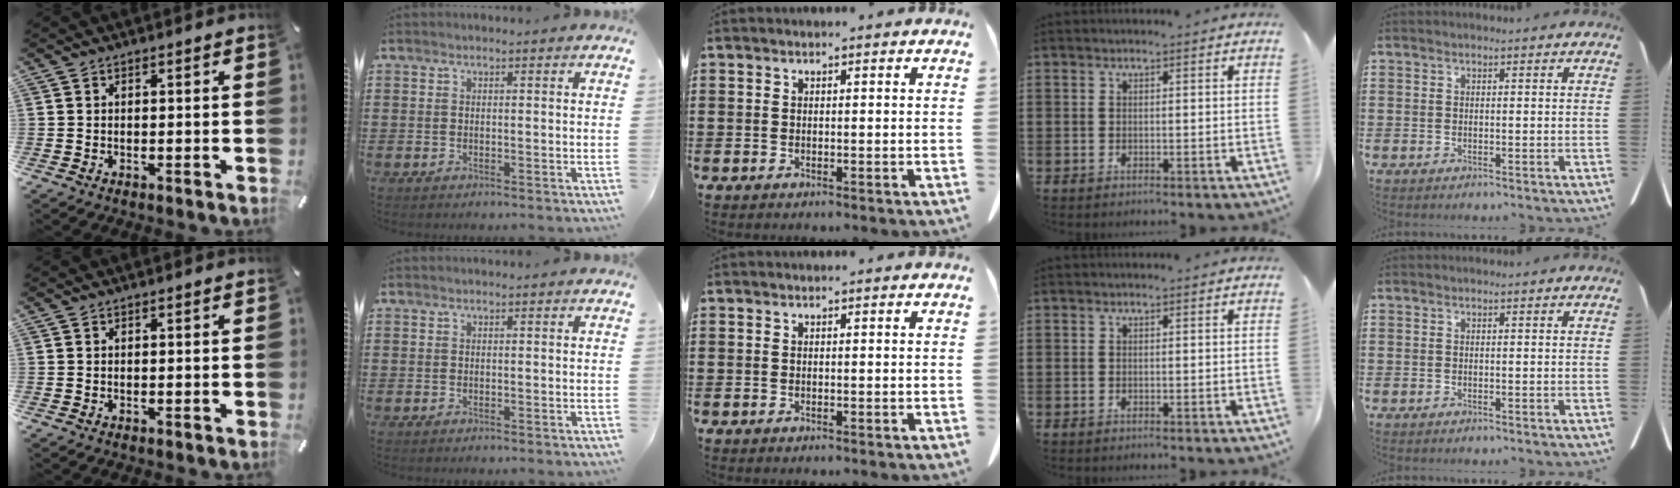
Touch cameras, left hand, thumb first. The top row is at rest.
{}